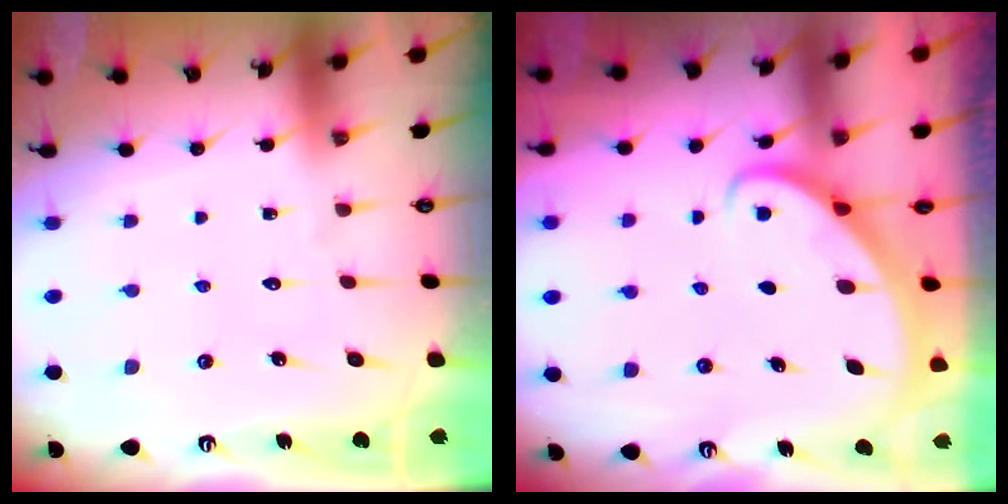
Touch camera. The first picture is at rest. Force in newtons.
{"total": 2.8, "press": 2.8, "slide": 0.2}